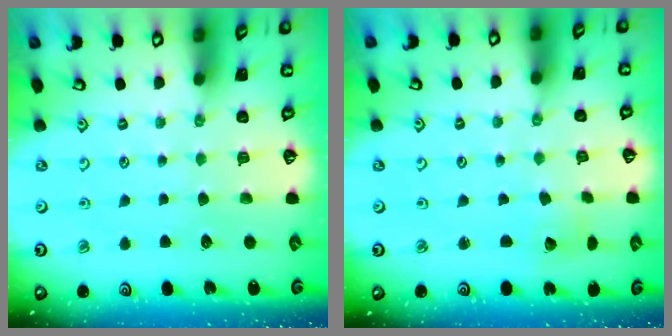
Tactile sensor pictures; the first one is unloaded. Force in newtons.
{"total": 1.8, "press": 1.7, "slide": 0.3}